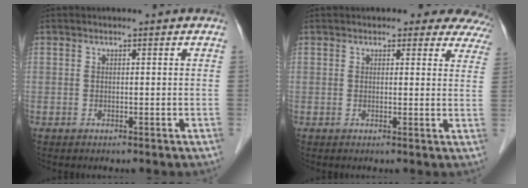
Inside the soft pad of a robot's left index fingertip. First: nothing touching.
{"total": 8.8, "force": [8.1, 3.2, 1.3], "torque": [0.033, -0.011, 0.057]}